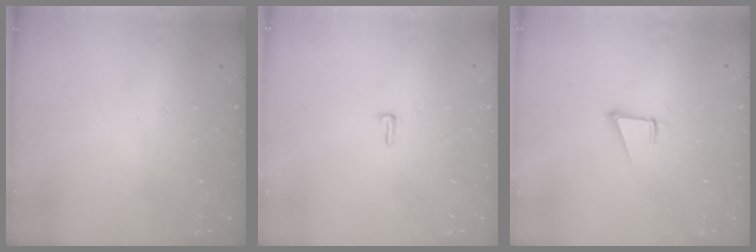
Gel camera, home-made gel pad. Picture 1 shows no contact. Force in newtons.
{"total": 3.7, "press": 3.3, "slide": 1.7}
{"total": 3.7, "press": 2.9, "slide": 2.3}